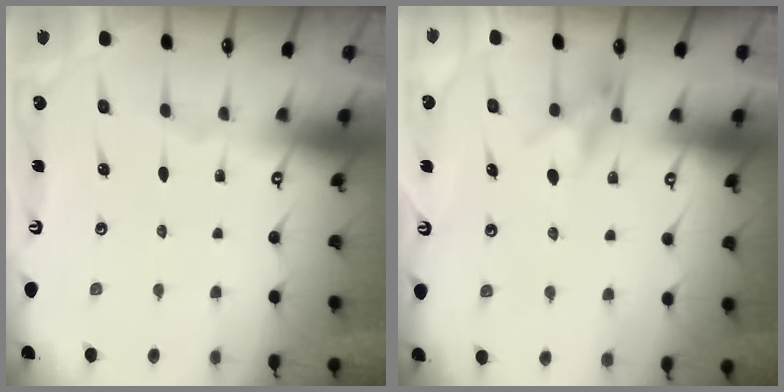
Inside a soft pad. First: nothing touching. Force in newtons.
{"total": 8.8, "press": 8.7, "slide": 1.1}